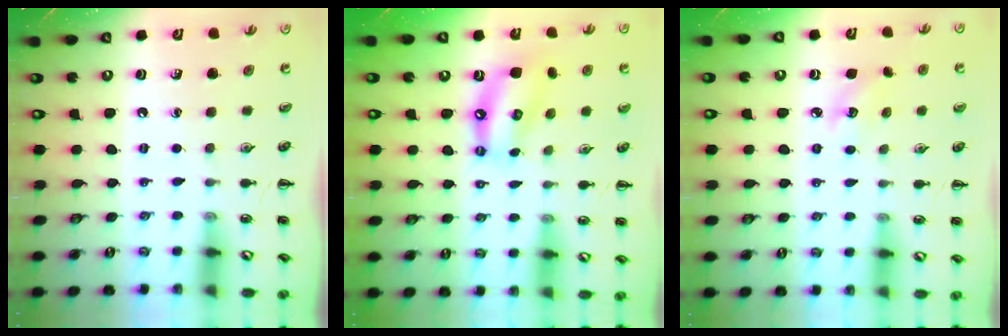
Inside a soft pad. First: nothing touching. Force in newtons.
{"total": 13.1, "press": 12.6, "slide": 3.4}
{"total": 4.7, "press": 4.6, "slide": 1.0}